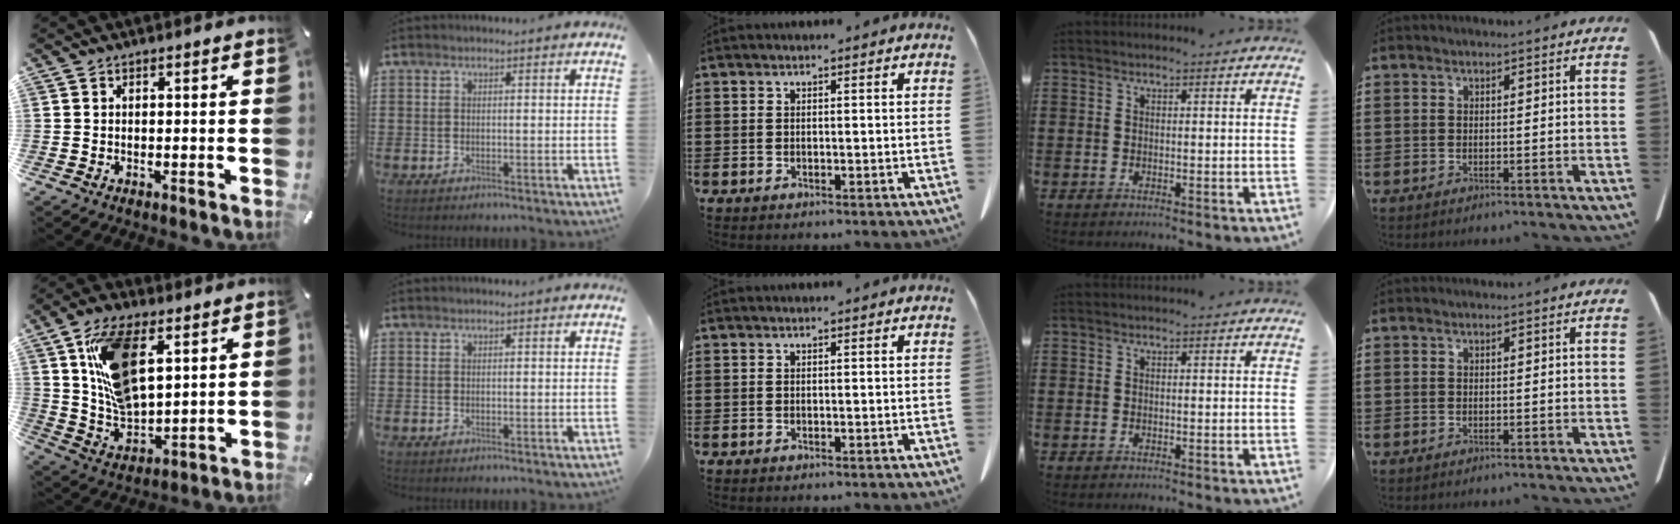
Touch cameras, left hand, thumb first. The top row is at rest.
{"thumb": {"total": 16.3, "force": [6.6, 9.1, 11.8], "torque": [-0.250, -0.011, 0.120]}}